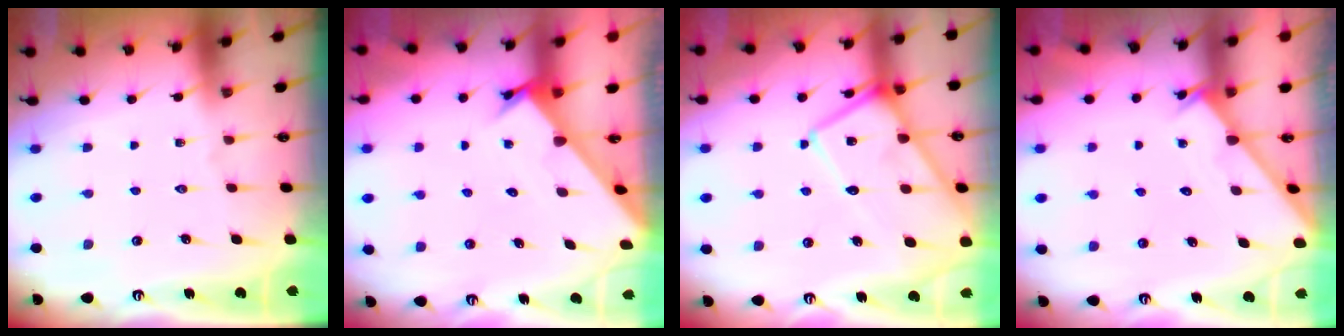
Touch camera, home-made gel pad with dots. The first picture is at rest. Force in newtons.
{"total": 2.4, "press": 2.4, "slide": 0.0}
{"total": 14.7, "press": 14.7, "slide": 1.3}
{"total": 2.3, "press": 2.3, "slide": 0.2}